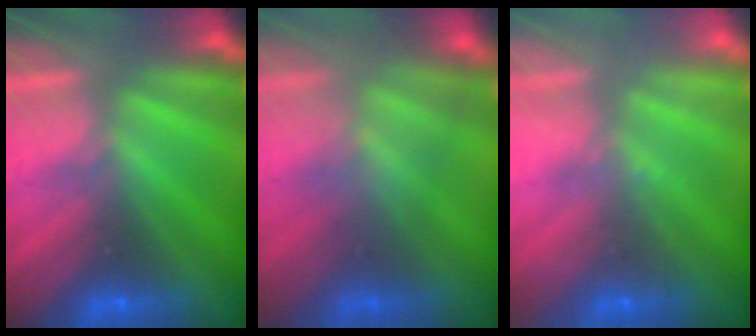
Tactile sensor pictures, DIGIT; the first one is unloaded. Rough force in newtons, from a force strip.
{"total": 4.7}
{"total": 2.3}